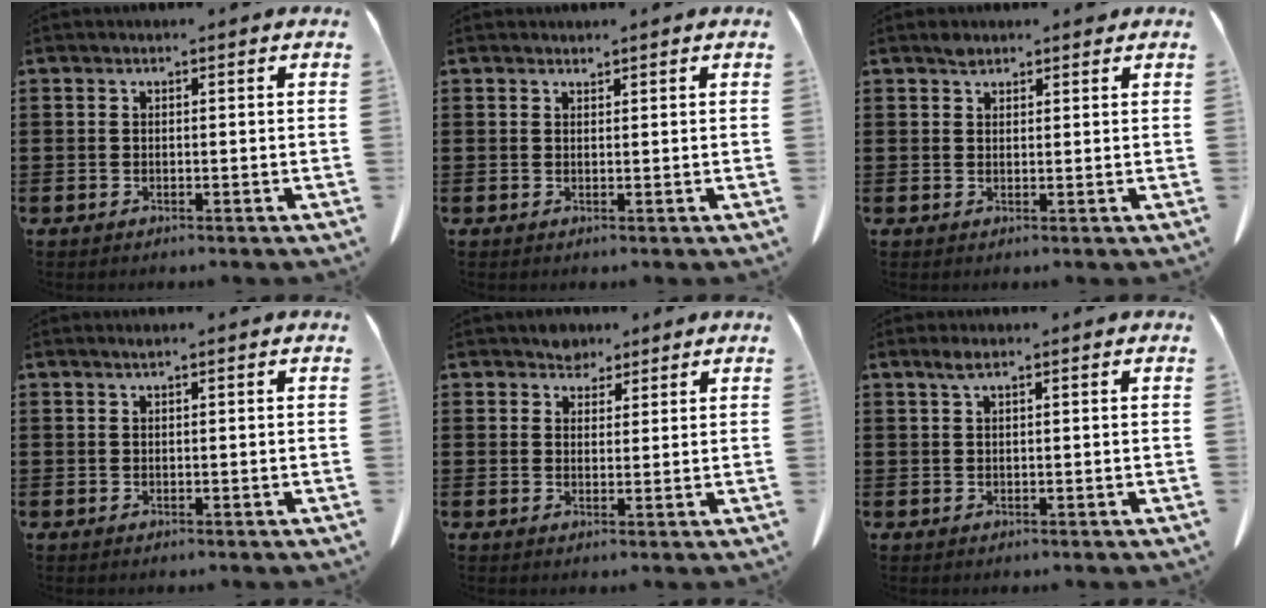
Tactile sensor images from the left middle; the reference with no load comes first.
{"total": 0.7, "force": [0.7, 0.1, -0.1], "torque": [0.000, 0.000, 0.015]}
{"total": 1.7, "force": [1.4, 0.7, 0.5], "torque": [-0.014, -0.001, 0.028]}
{"total": 0.6, "force": [0.4, -0.1, 0.4], "torque": [-0.008, -0.003, 0.008]}
{"total": 3.1, "force": [2.7, 1.4, 0.2], "torque": [-0.004, 0.000, 0.052]}
{"total": 1.5, "force": [0.7, 0.2, 1.3], "torque": [-0.028, 0.000, 0.014]}